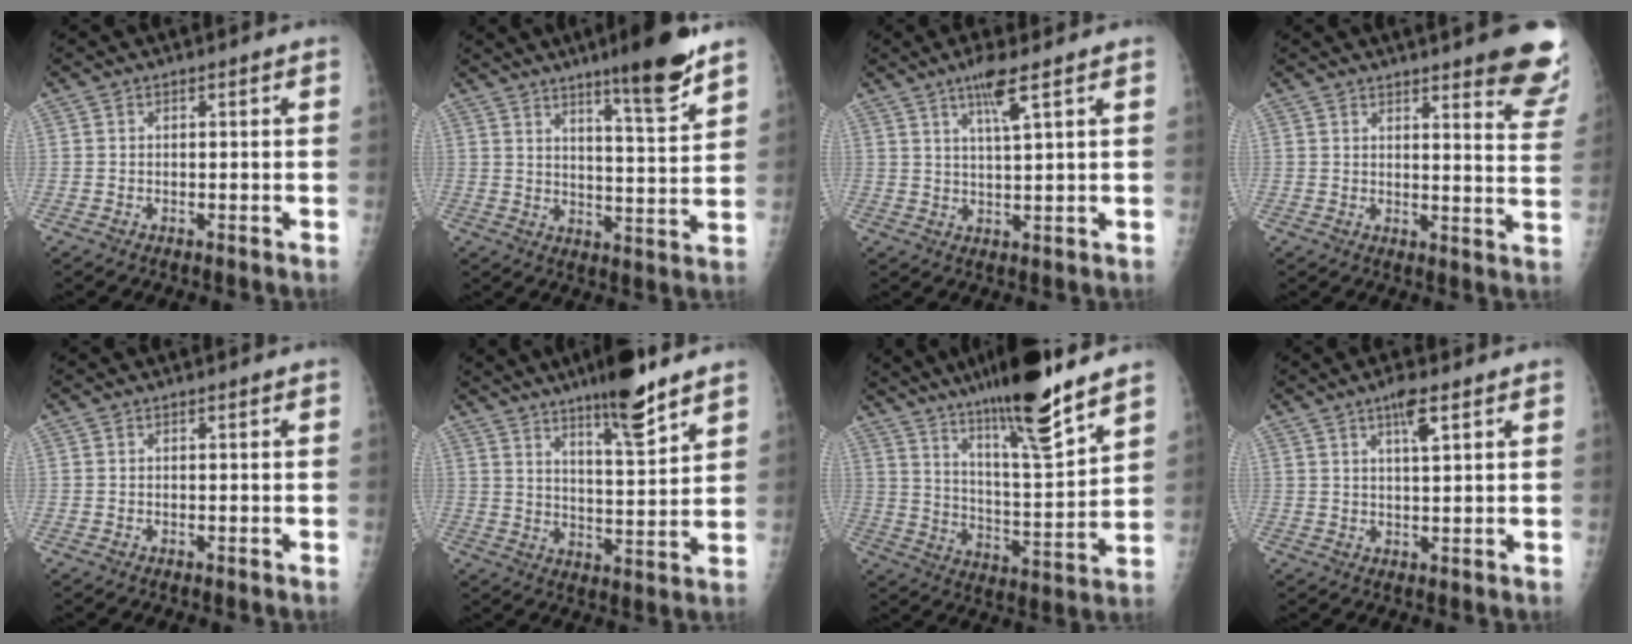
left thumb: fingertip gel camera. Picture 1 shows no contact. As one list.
[{"total": 11.5, "force": [8.0, 0.9, 8.2], "torque": [-0.110, -0.054, 0.121]}, {"total": 5.4, "force": [3.1, 0.0, 4.5], "torque": [-0.086, -0.018, 0.060]}, {"total": 14.1, "force": [10.3, 2.5, 9.3], "torque": [-0.081, -0.059, 0.112]}, {"total": 0.0}, {"total": 11.8, "force": [8.5, 1.7, 8.0], "torque": [-0.117, -0.057, 0.138]}, {"total": 19.2, "force": [14.4, 1.6, 12.7], "torque": [-0.184, -0.073, 0.241]}, {"total": 4.3, "force": [2.3, 0.7, 3.6], "torque": [-0.061, -0.008, 0.040]}]